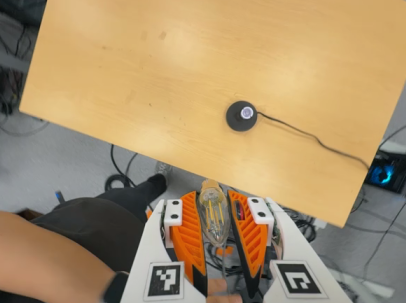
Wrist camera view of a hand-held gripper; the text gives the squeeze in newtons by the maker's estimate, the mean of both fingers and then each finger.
{"total": 13.7, "left": 14.2, "right": 13.1}